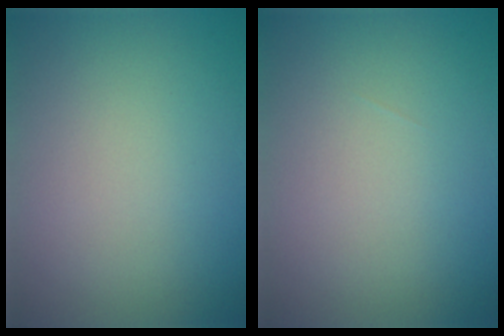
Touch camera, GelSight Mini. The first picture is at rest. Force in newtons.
{"total": 0.0}